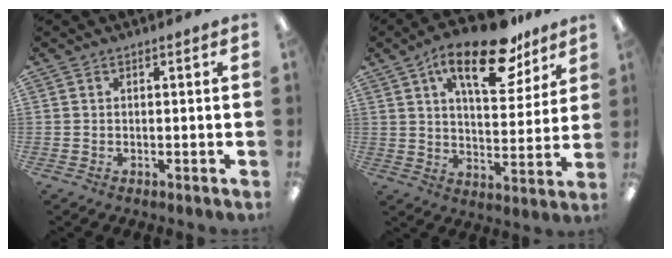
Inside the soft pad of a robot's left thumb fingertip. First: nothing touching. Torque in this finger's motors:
{"motor_torque": [0.44, 0.42, 1.79, -0.98, 0.28]}